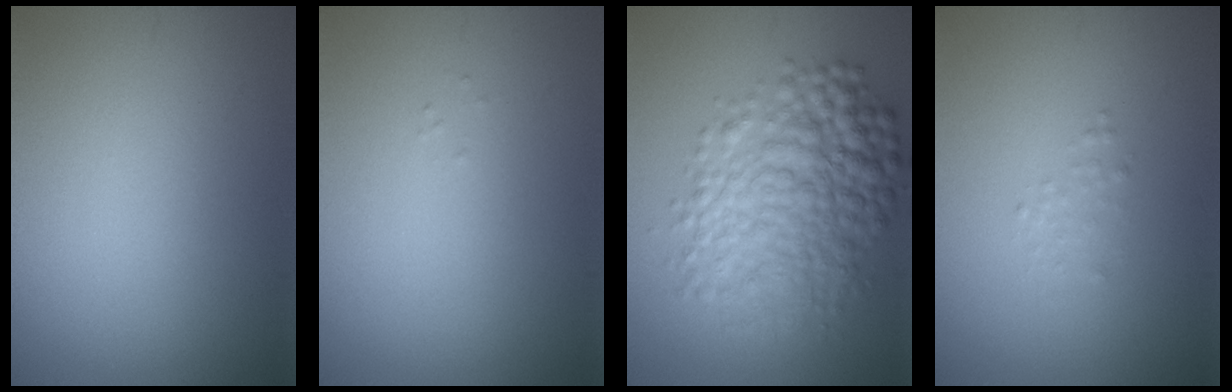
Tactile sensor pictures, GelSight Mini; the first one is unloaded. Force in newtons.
{"total": 0.0}
{"total": 7.9, "press": 7.9, "slide": 0.1}
{"total": 0.8, "press": 0.8, "slide": 0.0}